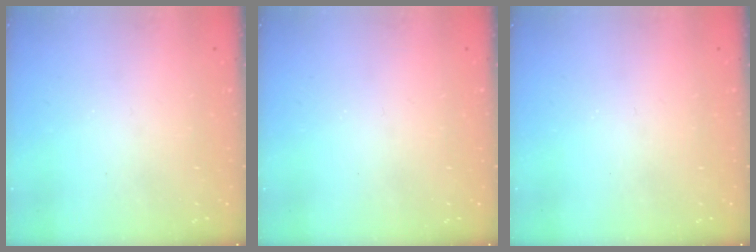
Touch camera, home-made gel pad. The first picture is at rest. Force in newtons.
{"total": 0.0}
{"total": 0.0}